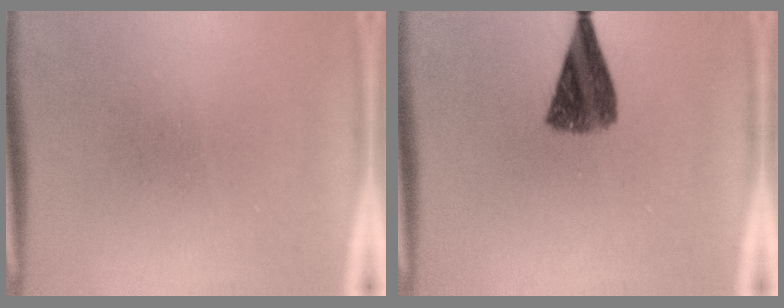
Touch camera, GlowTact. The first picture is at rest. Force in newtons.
{"total": 7.6}